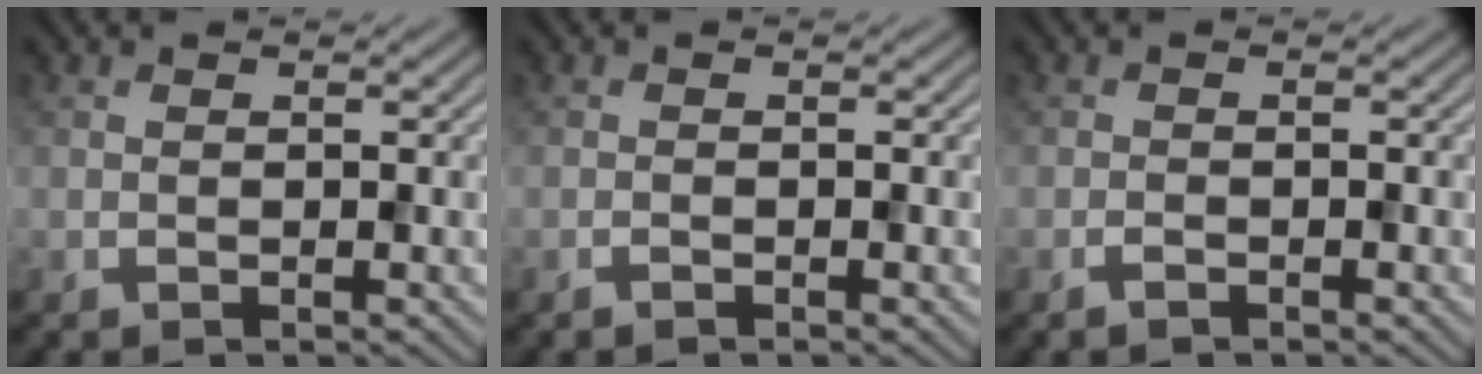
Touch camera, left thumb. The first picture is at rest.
{"total": 0.7, "force": [-0.5, 0.1, 0.4], "torque": [-0.005, 0.000, -0.010]}
{"total": 1.0, "force": [-0.8, 0.2, 0.5], "torque": [-0.010, 0.000, -0.015]}